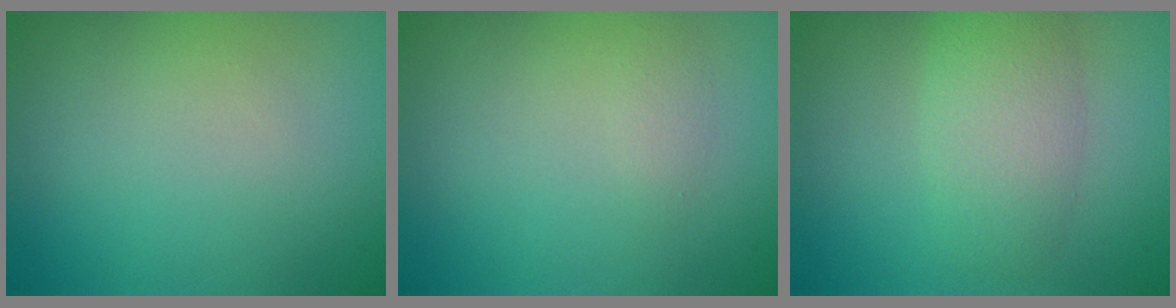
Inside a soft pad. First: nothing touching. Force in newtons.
{"total": 0.8, "press": 0.8, "slide": 0.0}
{"total": 3.7, "press": 3.7, "slide": 0.1}